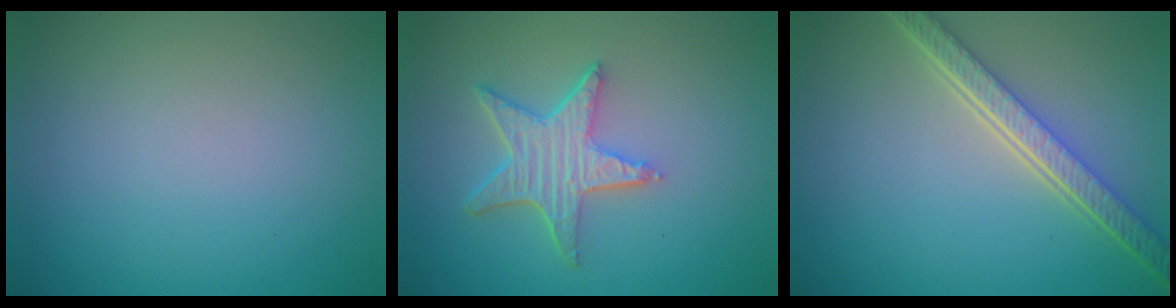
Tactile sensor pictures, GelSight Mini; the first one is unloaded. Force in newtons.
{"total": 4.8, "press": 3.9, "slide": 2.8}
{"total": 5.6, "press": 4.0, "slide": 3.9}